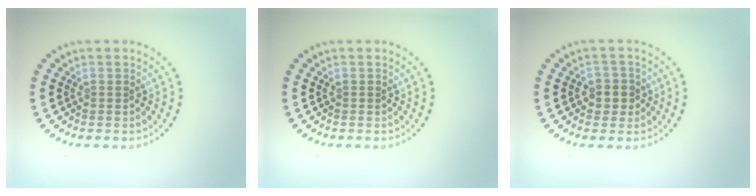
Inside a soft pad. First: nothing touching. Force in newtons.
{"total": 0.0}
{"total": 2.0, "press": 1.8, "slide": 0.9}